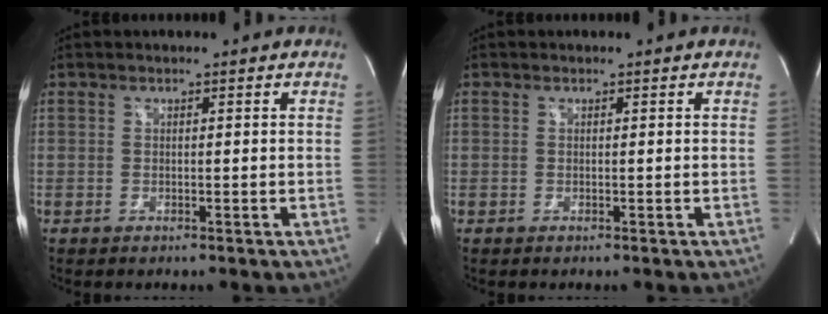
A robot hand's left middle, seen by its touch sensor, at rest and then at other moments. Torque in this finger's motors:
{"motor_torque": [-0.05, -0.49, 0.06, 0.01]}